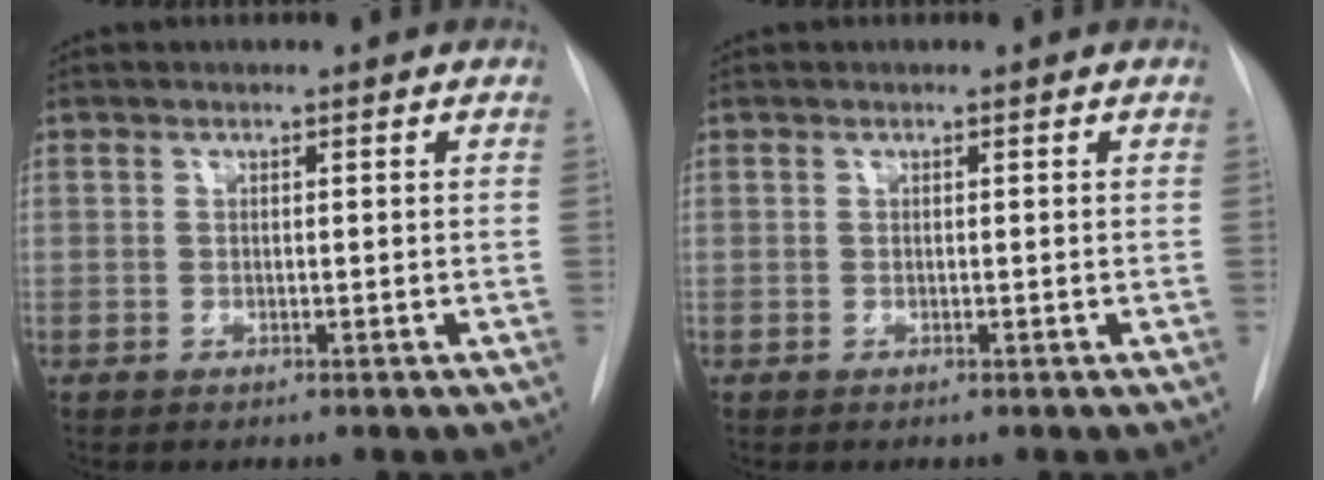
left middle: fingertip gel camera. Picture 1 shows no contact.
{"total": 0.0}